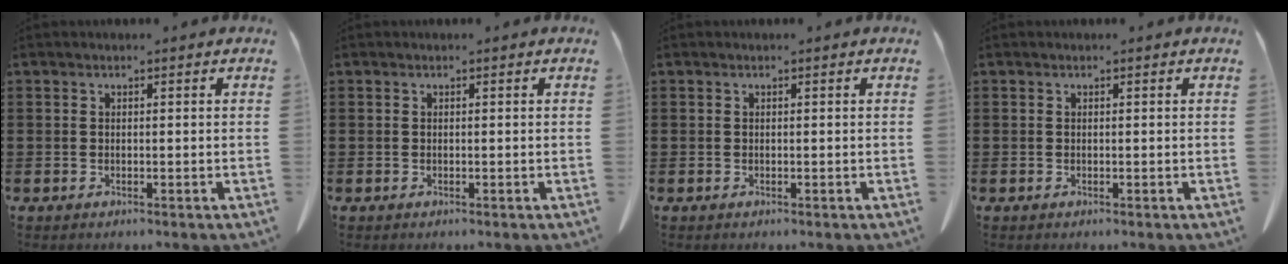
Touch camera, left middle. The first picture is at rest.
{"total": 0.0}
{"total": 0.0}
{"total": 0.0}